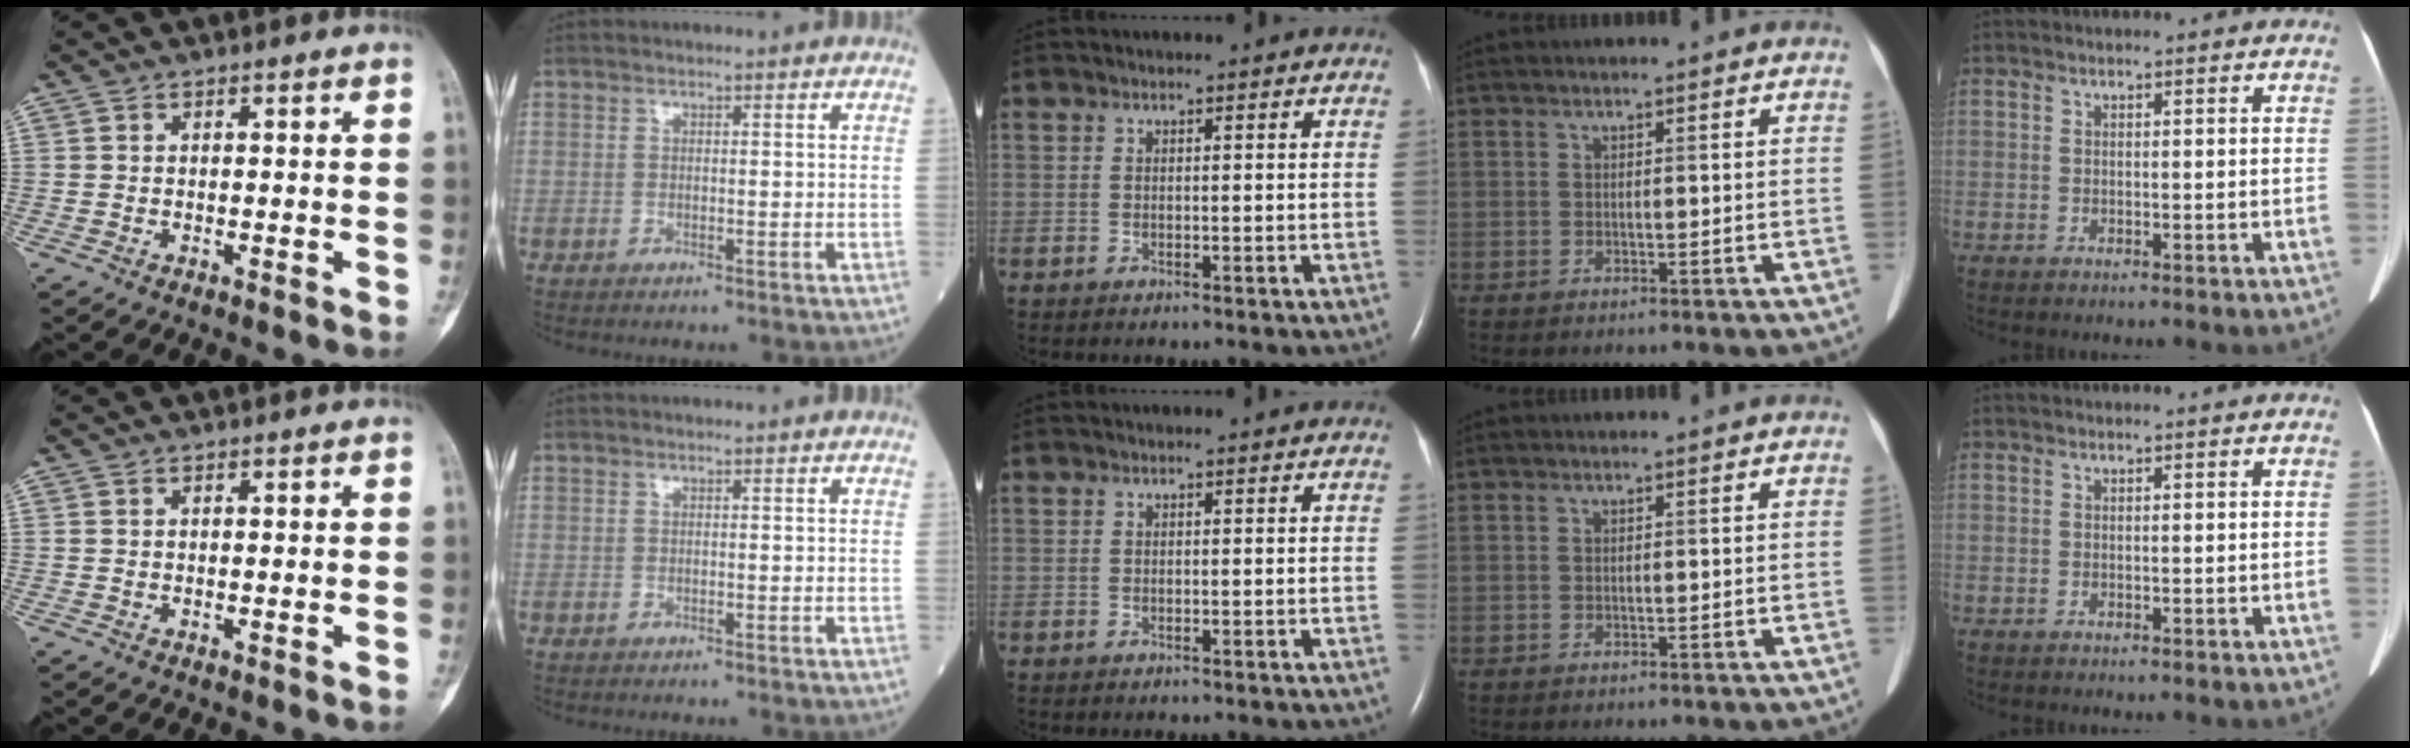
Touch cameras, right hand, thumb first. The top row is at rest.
{}